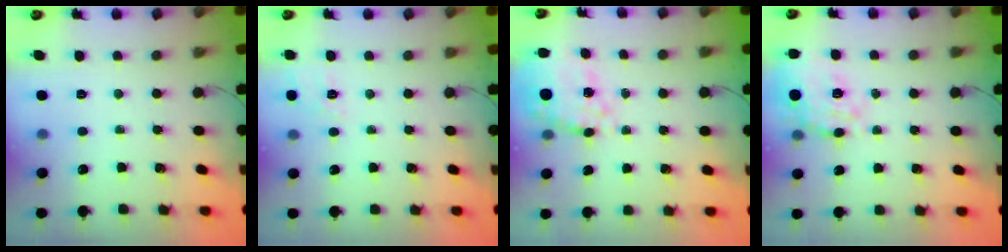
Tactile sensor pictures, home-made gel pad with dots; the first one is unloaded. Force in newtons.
{"total": 8.8, "press": 8.7, "slide": 1.5}
{"total": 17.0, "press": 16.7, "slide": 3.4}
{"total": 16.8, "press": 16.6, "slide": 2.4}